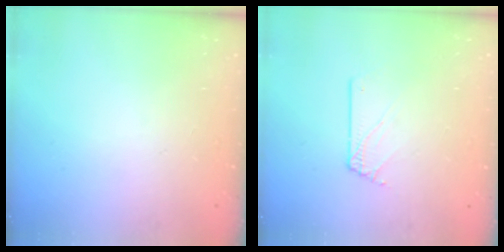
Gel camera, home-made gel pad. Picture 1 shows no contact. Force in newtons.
{"total": 1.7, "press": 1.7, "slide": 0.2}